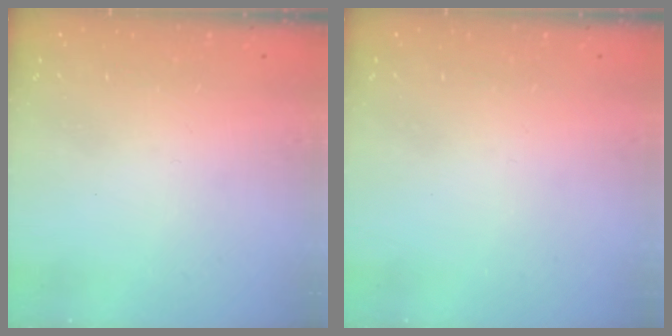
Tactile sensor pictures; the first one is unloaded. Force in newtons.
{"total": 0.0}